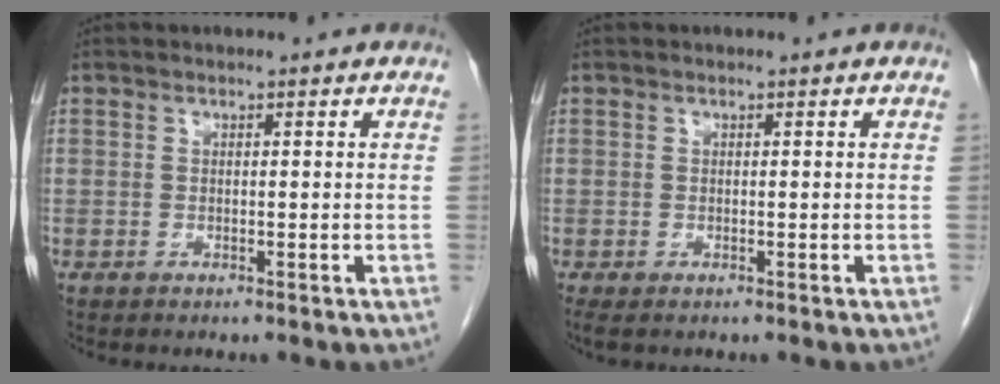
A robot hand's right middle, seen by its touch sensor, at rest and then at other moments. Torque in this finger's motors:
{"motor_torque": [0.65, -0.23, 0.04, 0.03]}